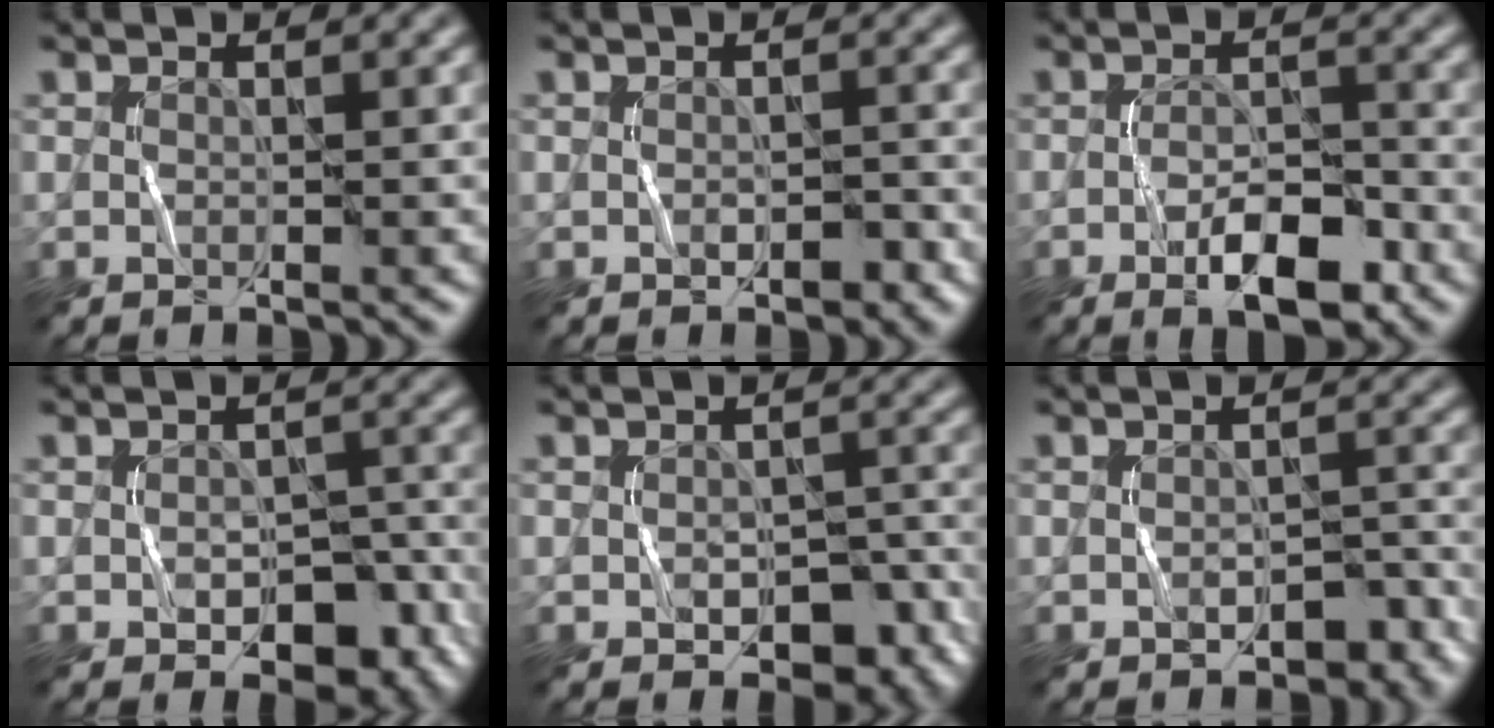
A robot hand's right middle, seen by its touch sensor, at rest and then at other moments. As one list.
[{"total": 1.4, "force": [-0.7, 0.8, 0.9], "torque": [-0.014, 0.001, -0.009]}, {"total": 5.3, "force": [-2.6, 2.0, 4.1], "torque": [-0.064, 0.002, -0.040]}, {"total": 5.3, "force": [-2.2, 3.4, 3.4], "torque": [-0.041, -0.004, -0.026]}, {"total": 5.2, "force": [-2.3, 3.4, 3.2], "torque": [-0.040, -0.005, -0.025]}, {"total": 3.0, "force": [-1.7, 1.9, 1.6], "torque": [-0.019, -0.001, -0.019]}]